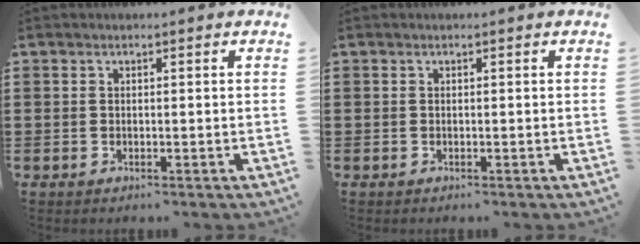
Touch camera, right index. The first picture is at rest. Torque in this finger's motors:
{"motor_torque": [0.09, -0.06, 0.00, 0.01]}